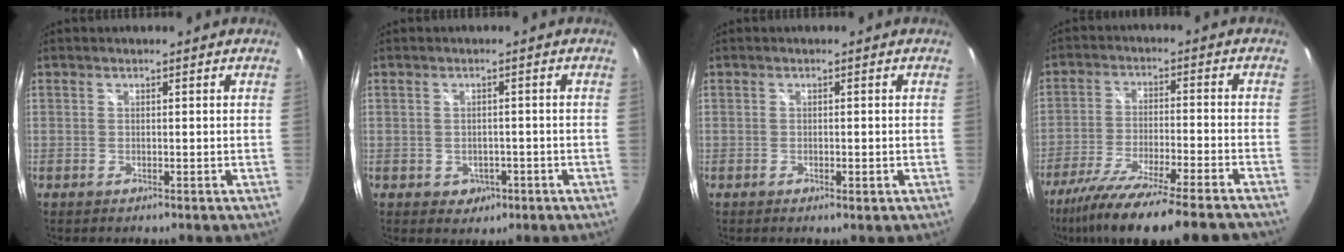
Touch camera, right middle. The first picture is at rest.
{"total": 3.7, "force": [-1.2, 3.2, 1.4], "torque": [-0.035, 0.000, -0.006]}
{"total": 1.3, "force": [-0.6, 0.5, 1.1], "torque": [-0.017, -0.002, -0.008]}
{"total": 18.2, "force": [-15.2, 0.3, 10.0], "torque": [-0.197, -0.050, -0.246]}